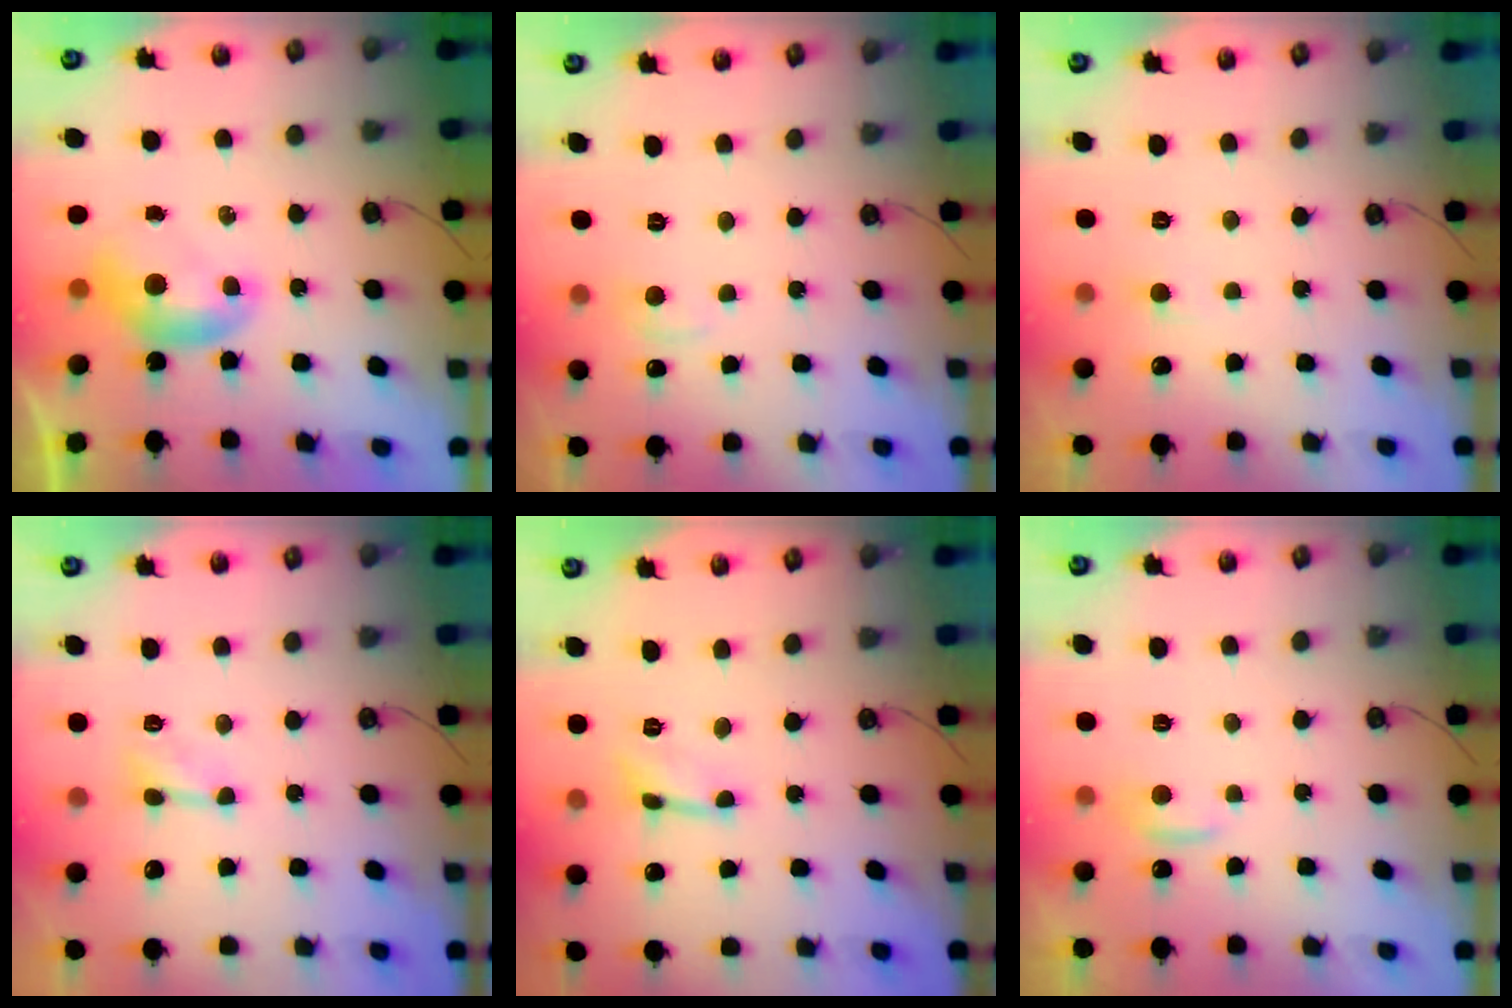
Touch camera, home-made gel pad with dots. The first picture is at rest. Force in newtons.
{"total": 1.8, "press": 1.7, "slide": 0.6}
{"total": 1.7, "press": 1.6, "slide": 0.5}
{"total": 2.5, "press": 2.4, "slide": 0.6}
{"total": 0.5, "press": 0.5, "slide": 0.1}
{"total": 1.1, "press": 1.1, "slide": 0.4}